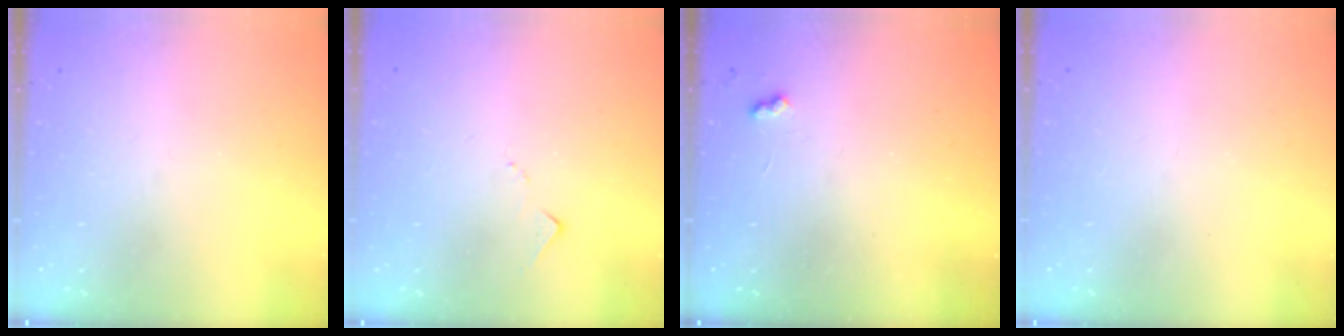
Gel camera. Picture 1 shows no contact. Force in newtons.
{"total": 6.6, "press": 6.6, "slide": 0.2}
{"total": 3.9, "press": 3.9, "slide": 0.5}
{"total": 0.9, "press": 0.9, "slide": 0.1}